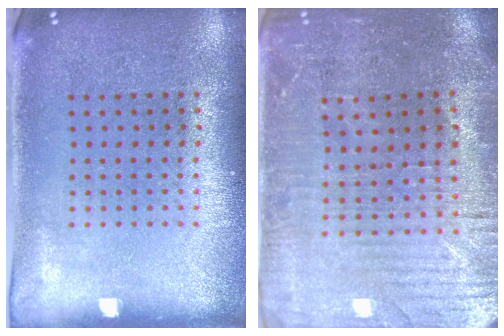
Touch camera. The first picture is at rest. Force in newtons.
{"total": 1.8, "press": 1.8, "slide": 0.5}